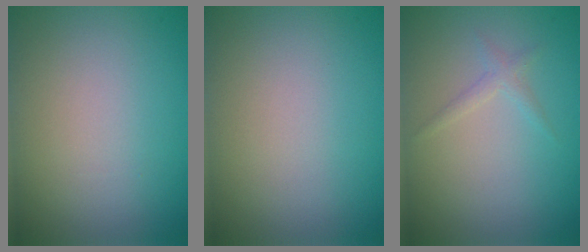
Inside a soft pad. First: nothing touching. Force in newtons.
{"total": 0.0}
{"total": 1.0, "press": 1.0, "slide": 0.1}